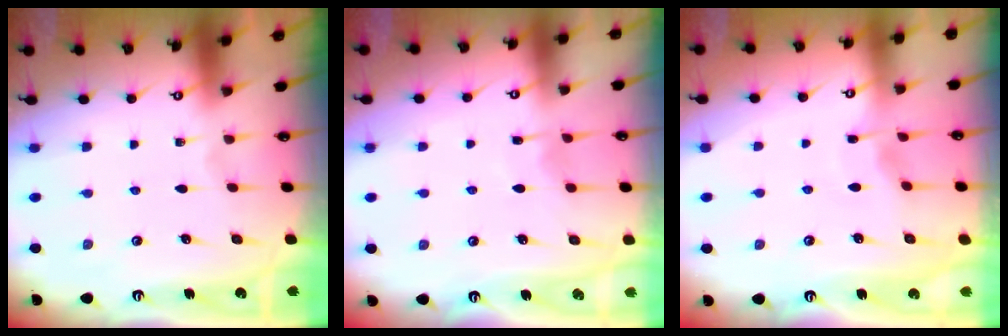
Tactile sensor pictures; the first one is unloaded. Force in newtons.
{"total": 4.7, "press": 4.6, "slide": 0.6}
{"total": 2.9, "press": 2.9, "slide": 0.5}